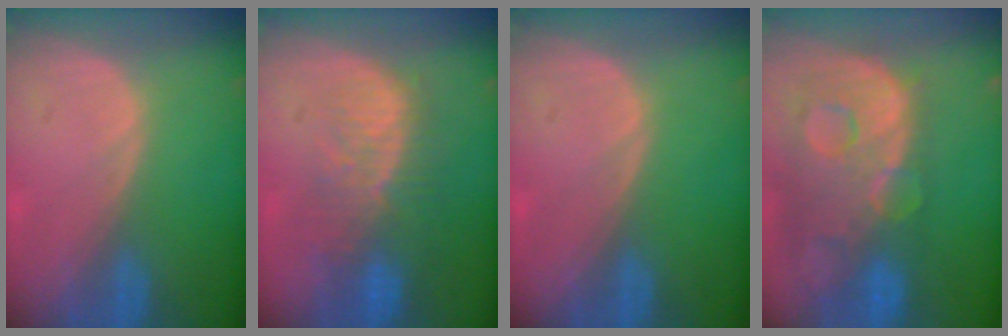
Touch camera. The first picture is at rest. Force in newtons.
{"total": 10.1, "press": 8.5, "slide": 5.6}
{"total": 0.0}
{"total": 13.8, "press": 11.3, "slide": 8.0}